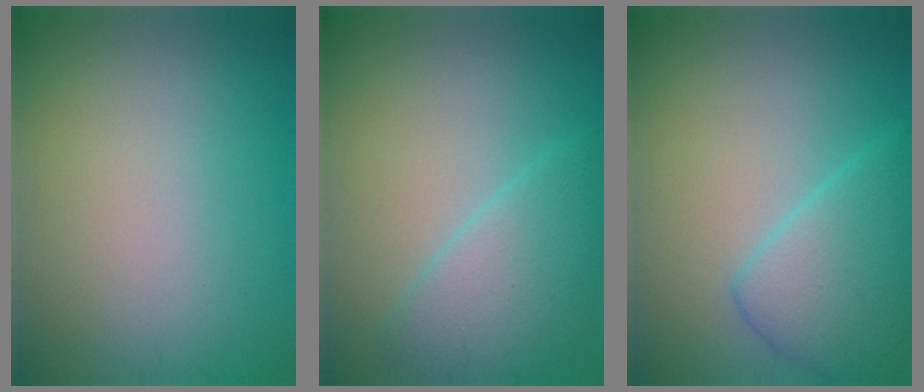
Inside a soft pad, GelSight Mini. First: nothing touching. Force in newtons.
{"total": 4.2, "press": 4.2, "slide": 0.4}
{"total": 4.9, "press": 4.9, "slide": 0.1}